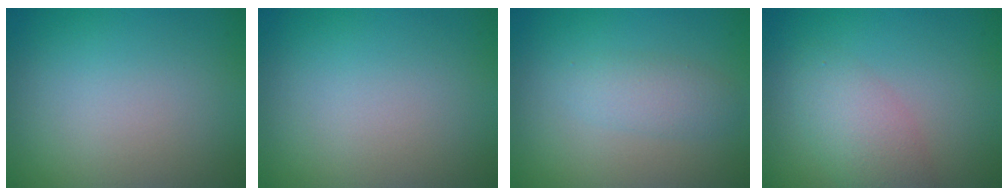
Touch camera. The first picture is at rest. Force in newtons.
{"total": 0.0}
{"total": 2.1, "press": 2.1, "slide": 0.1}
{"total": 3.2, "press": 3.2, "slide": 0.1}